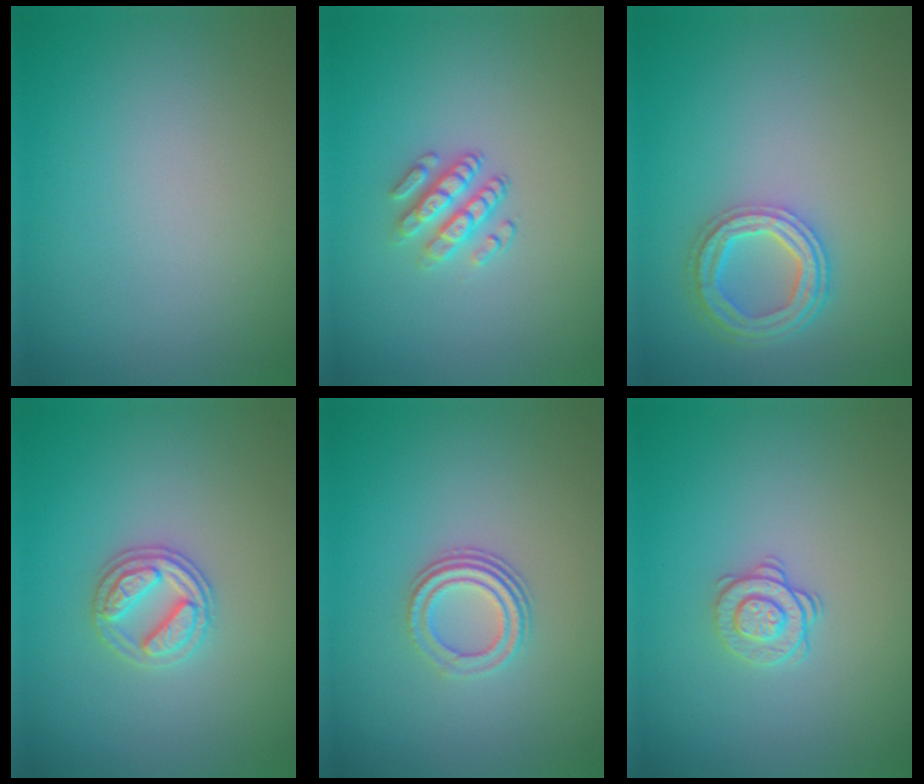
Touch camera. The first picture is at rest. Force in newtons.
{"total": 2.3, "press": 1.9, "slide": 1.4}
{"total": 4.3, "press": 3.3, "slide": 2.8}
{"total": 2.9, "press": 2.8, "slide": 0.9}
{"total": 2.9, "press": 2.0, "slide": 2.0}
{"total": 1.7, "press": 1.3, "slide": 1.1}